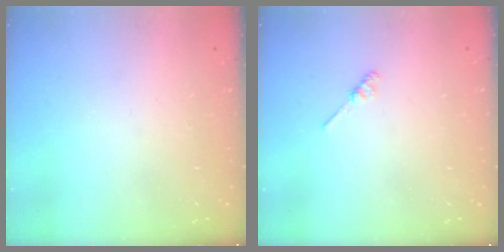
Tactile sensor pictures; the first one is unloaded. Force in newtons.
{"total": 2.1, "press": 2.1, "slide": 0.4}